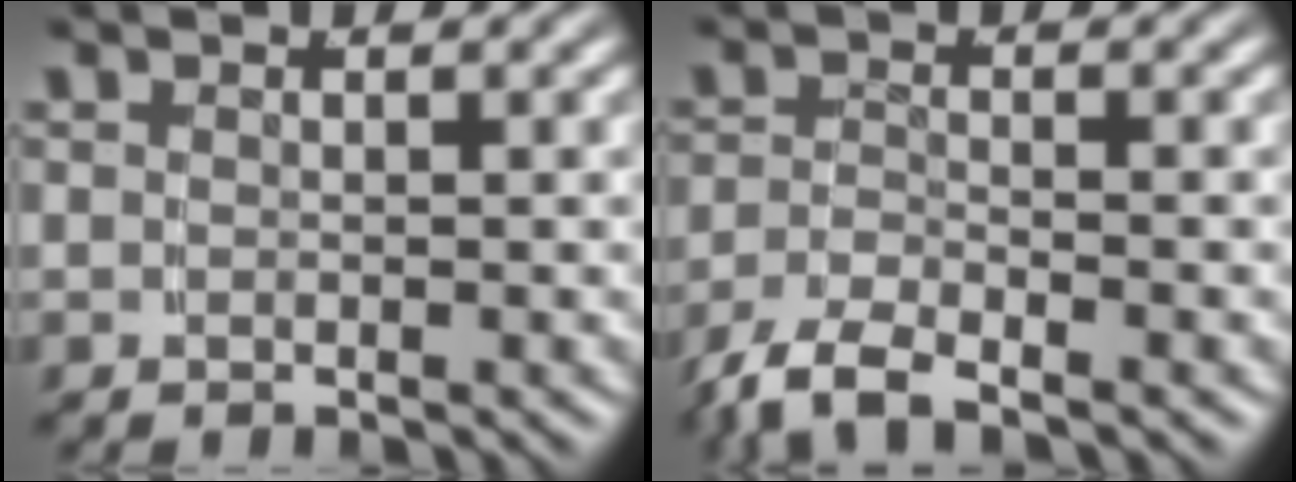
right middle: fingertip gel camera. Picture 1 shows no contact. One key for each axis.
{"total": 4.2, "fx": -3.4, "fy": 1.0, "fz": 2.3, "tx": -0.046, "ty": -0.012, "tz": -0.048}